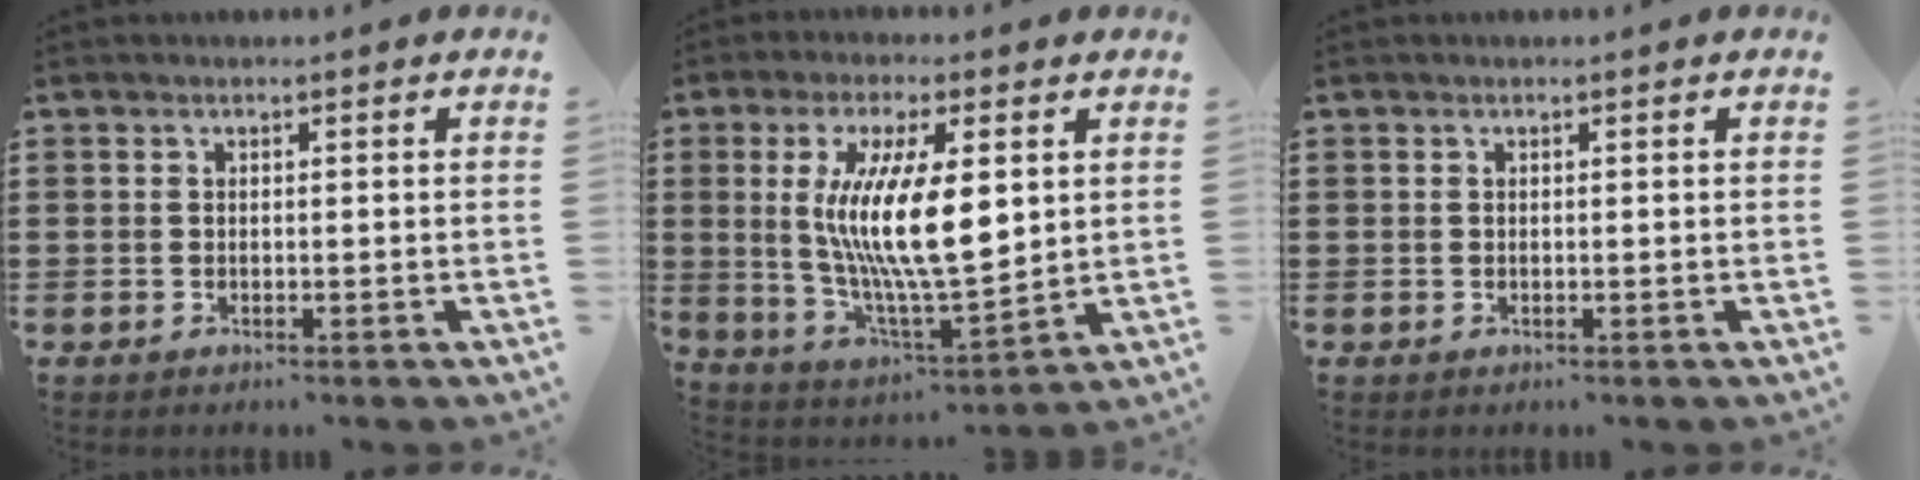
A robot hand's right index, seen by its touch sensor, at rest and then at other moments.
{"total": 13.9, "force": [3.0, 4.1, 12.9], "torque": [-0.254, -0.007, 0.049]}
{"total": 0.0}